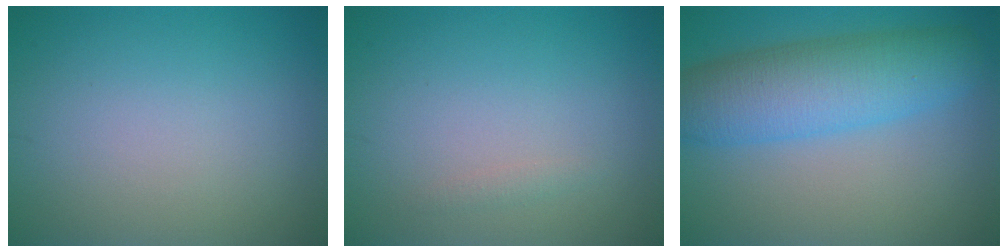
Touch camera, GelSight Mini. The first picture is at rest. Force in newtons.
{"total": 0.6, "press": 0.6, "slide": 0.0}
{"total": 7.4, "press": 7.4, "slide": 0.2}